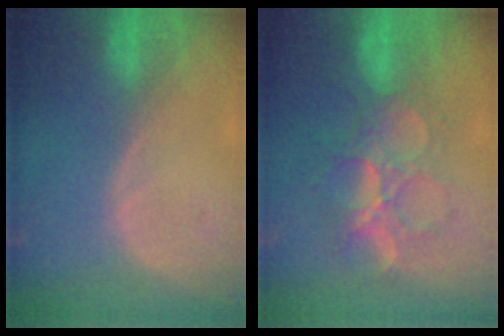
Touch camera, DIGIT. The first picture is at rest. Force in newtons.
{"total": 8.9, "press": 8.3, "slide": 3.3}